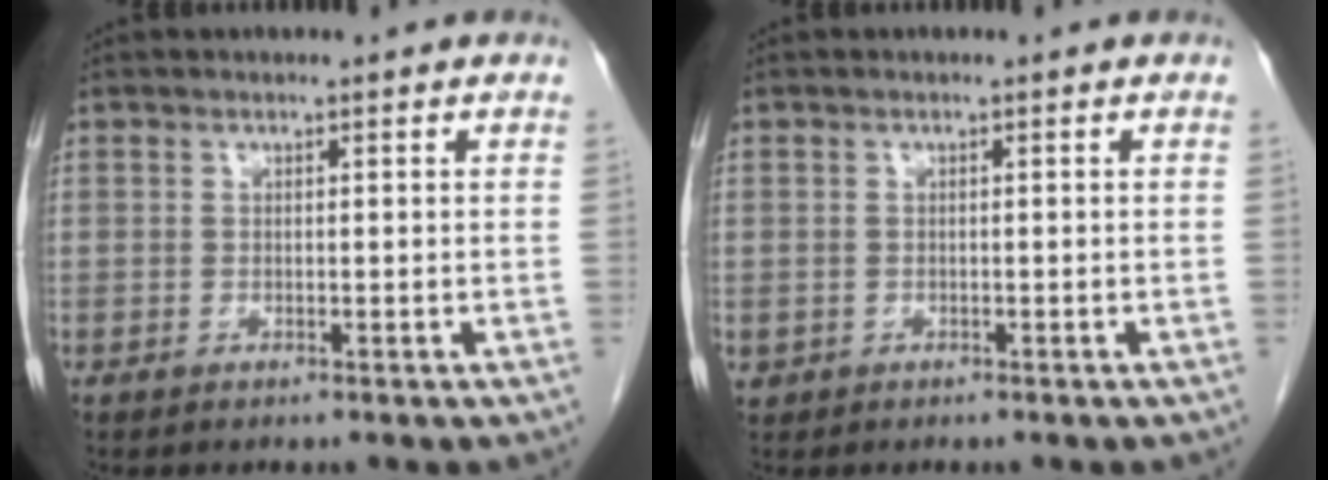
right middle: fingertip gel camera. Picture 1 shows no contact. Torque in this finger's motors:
{"motor_torque": [1.13, -0.91, 0.40, 0.08]}